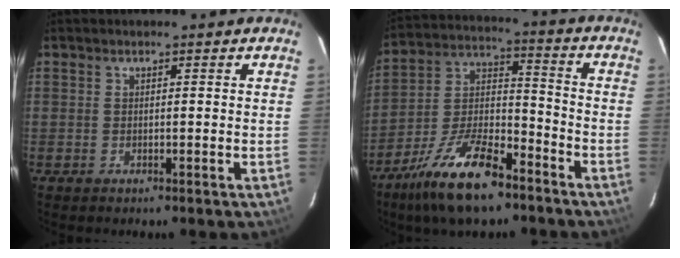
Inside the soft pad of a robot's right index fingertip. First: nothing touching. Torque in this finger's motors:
{"motor_torque": [1.00, -1.14, 0.82, 0.20]}